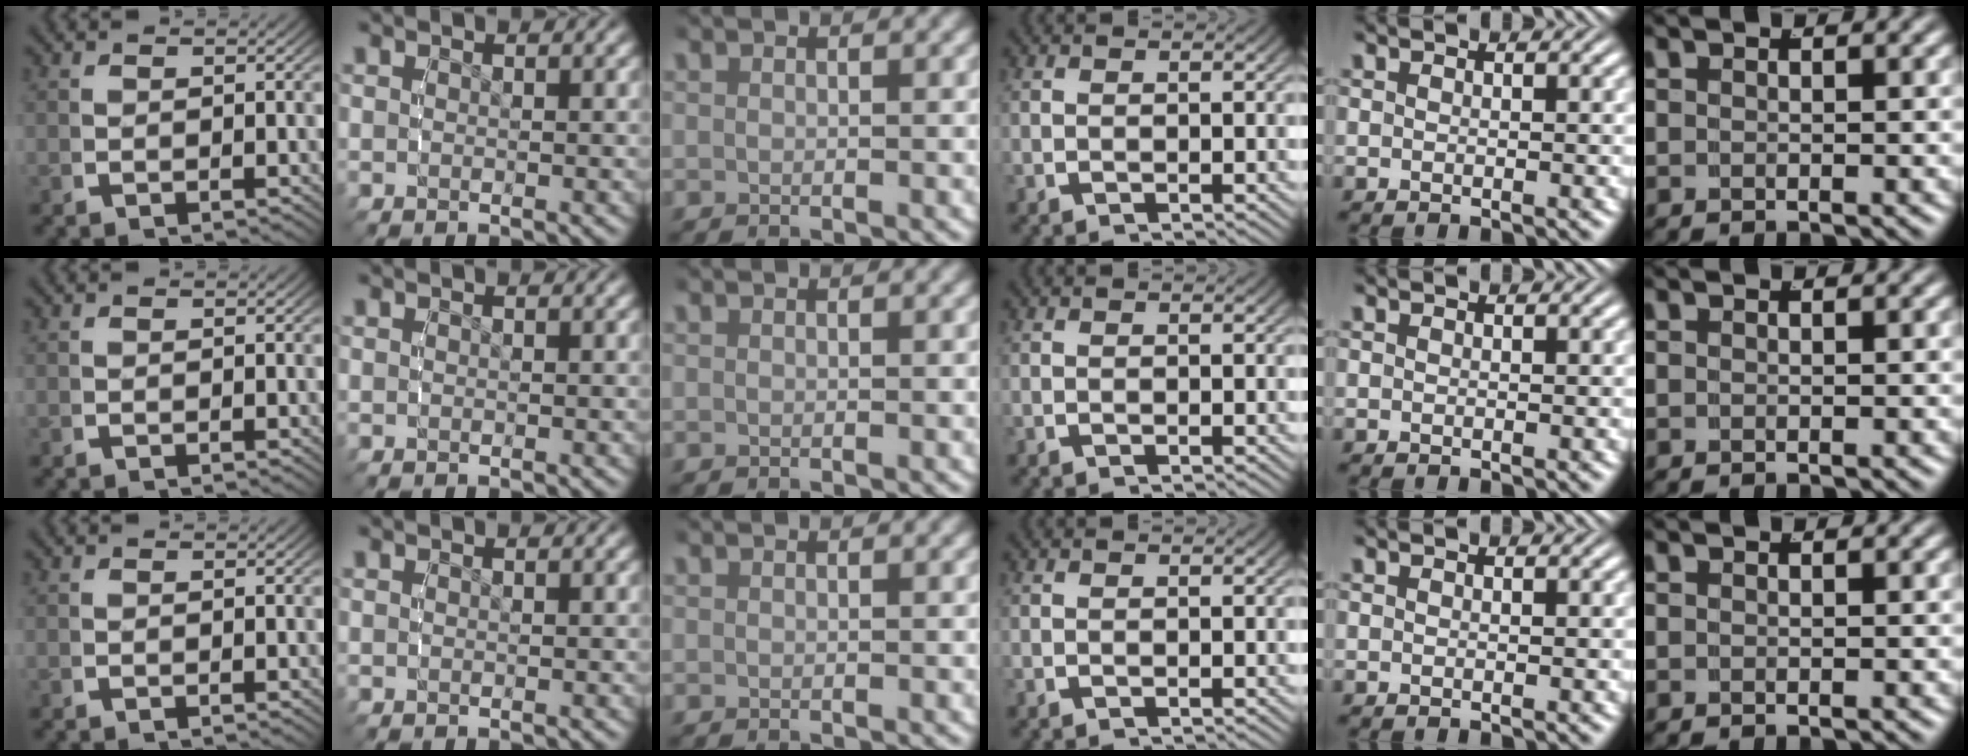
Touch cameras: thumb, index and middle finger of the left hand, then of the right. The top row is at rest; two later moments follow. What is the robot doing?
{"motion": "reach", "object": "air blower"}